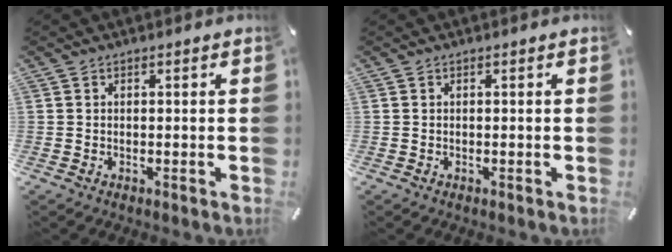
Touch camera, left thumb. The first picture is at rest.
{"total": 0.0}